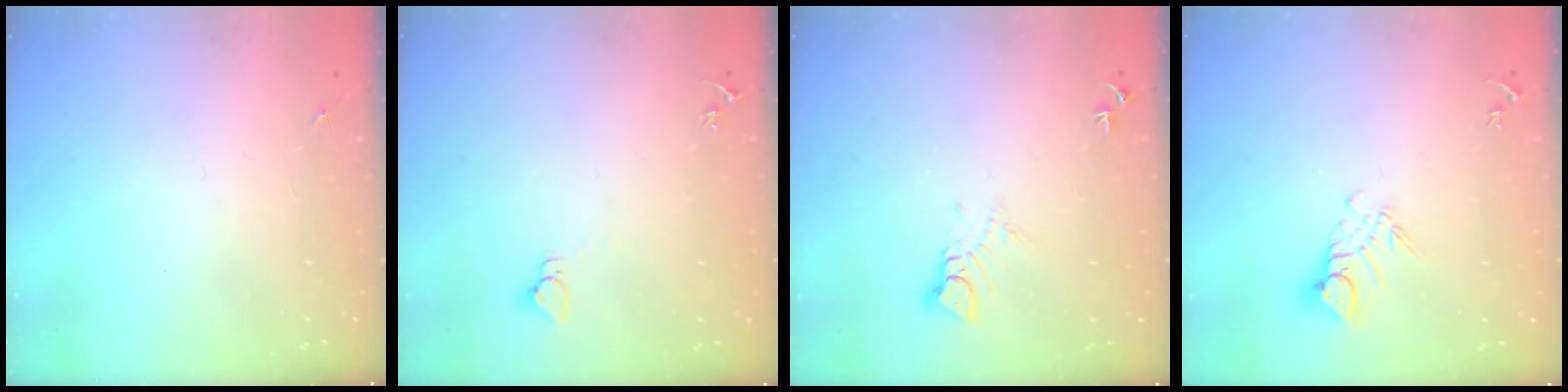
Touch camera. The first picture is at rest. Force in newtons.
{"total": 2.9, "press": 2.9, "slide": 0.1}
{"total": 4.7, "press": 4.7, "slide": 0.3}
{"total": 7.9, "press": 7.8, "slide": 0.8}